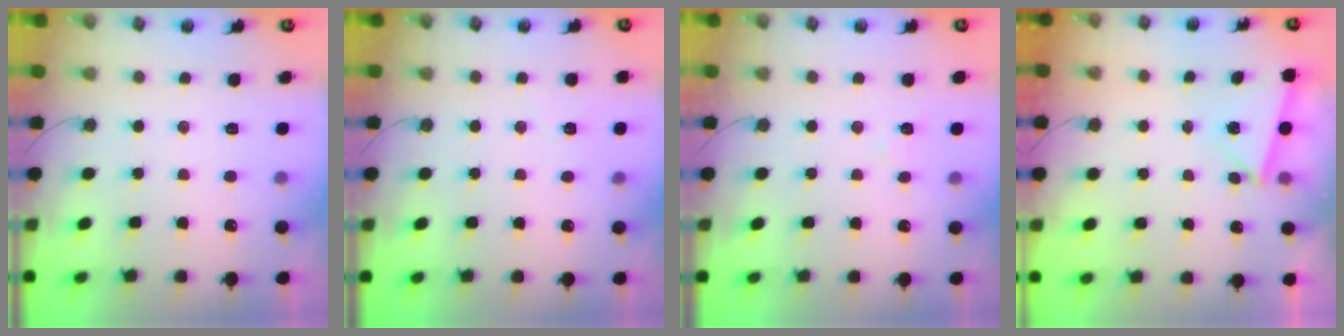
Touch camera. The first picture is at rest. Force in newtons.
{"total": 3.3, "press": 3.1, "slide": 1.0}
{"total": 4.7, "press": 4.2, "slide": 1.9}
{"total": 2.5, "press": 1.9, "slide": 1.6}